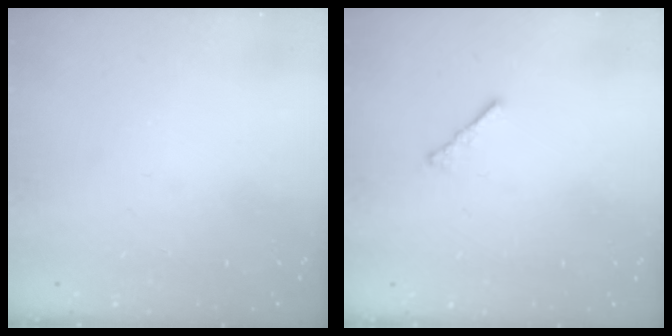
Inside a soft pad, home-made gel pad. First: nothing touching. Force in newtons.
{"total": 1.9, "press": 1.8, "slide": 0.5}